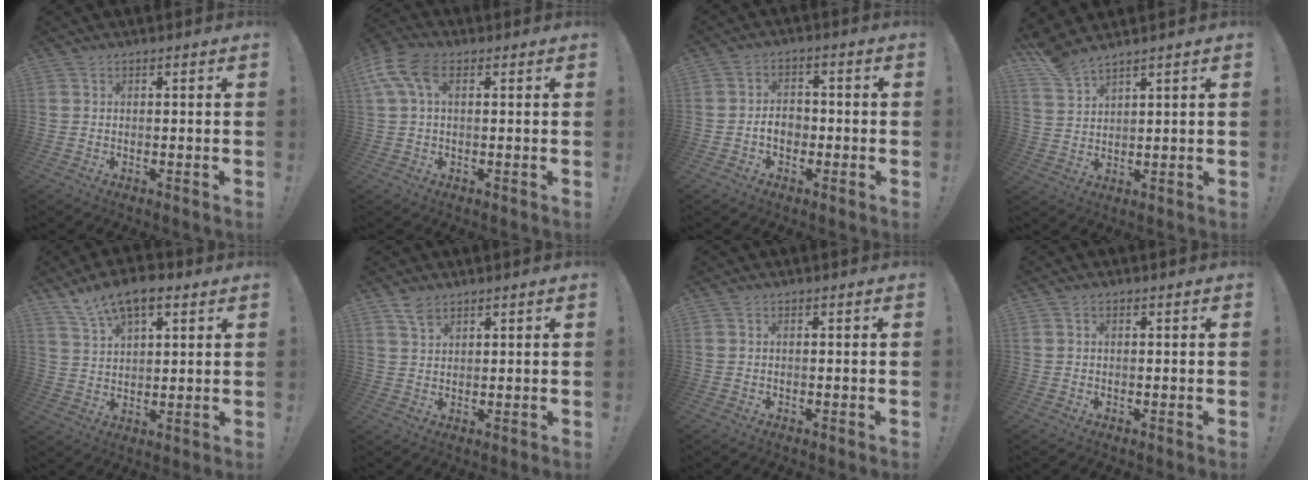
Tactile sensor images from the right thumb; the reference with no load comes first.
{"total": 9.7, "force": [3.4, 5.5, 7.3], "torque": [-0.146, 0.004, 0.067]}
{"total": 5.3, "force": [-1.6, 3.7, 3.4], "torque": [-0.052, 0.007, -0.031]}
{"total": 6.2, "force": [5.6, 1.3, 2.5], "torque": [-0.063, -0.027, 0.107]}
{"total": 9.6, "force": [6.4, 4.2, 5.8], "torque": [-0.105, -0.022, 0.120]}
{"total": 3.7, "force": [2.9, 1.6, 1.5], "torque": [-0.021, -0.018, 0.053]}
{"total": 0.0}
{"total": 0.6, "force": [0.1, 0.5, 0.3], "torque": [-0.009, 0.005, 0.002]}